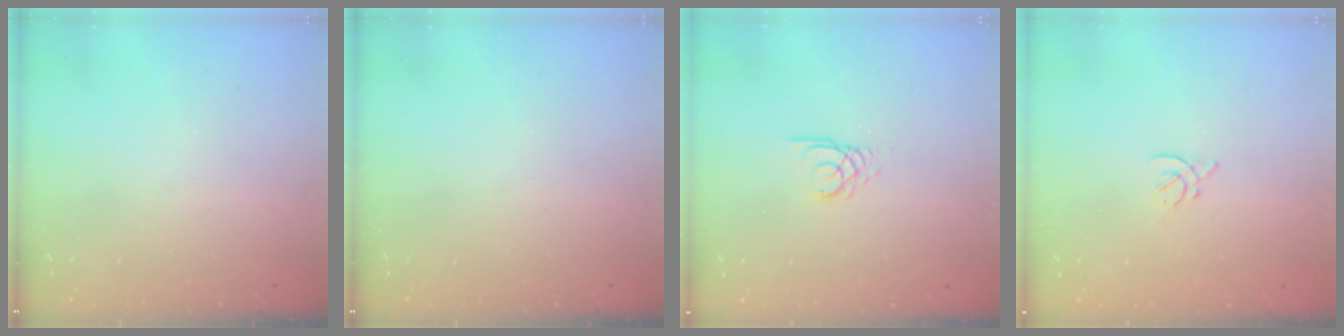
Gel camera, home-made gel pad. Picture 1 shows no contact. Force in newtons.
{"total": 0.0}
{"total": 2.7, "press": 2.7, "slide": 0.3}
{"total": 1.6, "press": 1.5, "slide": 0.5}